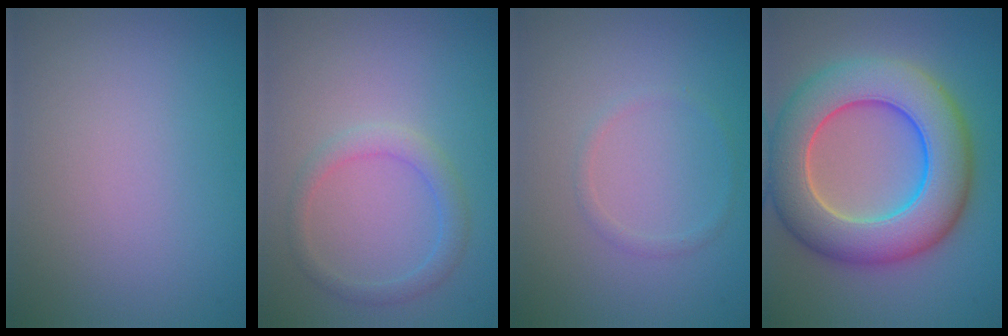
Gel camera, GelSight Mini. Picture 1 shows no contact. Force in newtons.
{"total": 2.1, "press": 2.0, "slide": 0.3}
{"total": 0.9, "press": 0.9, "slide": 0.1}
{"total": 10.6, "press": 10.6, "slide": 0.5}